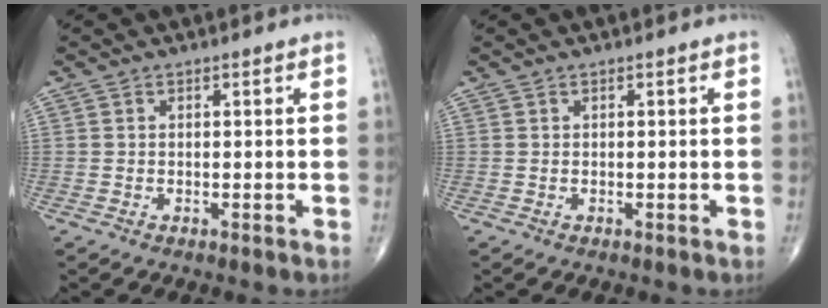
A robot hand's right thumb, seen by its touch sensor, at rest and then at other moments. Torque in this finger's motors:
{"motor_torque": [-0.04, -0.02, 0.00, 0.01, 0.00]}